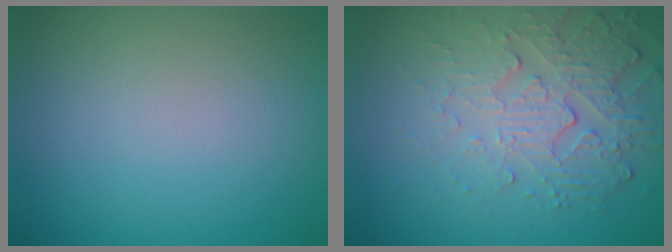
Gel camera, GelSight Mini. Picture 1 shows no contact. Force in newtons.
{"total": 5.3, "press": 3.7, "slide": 3.9}